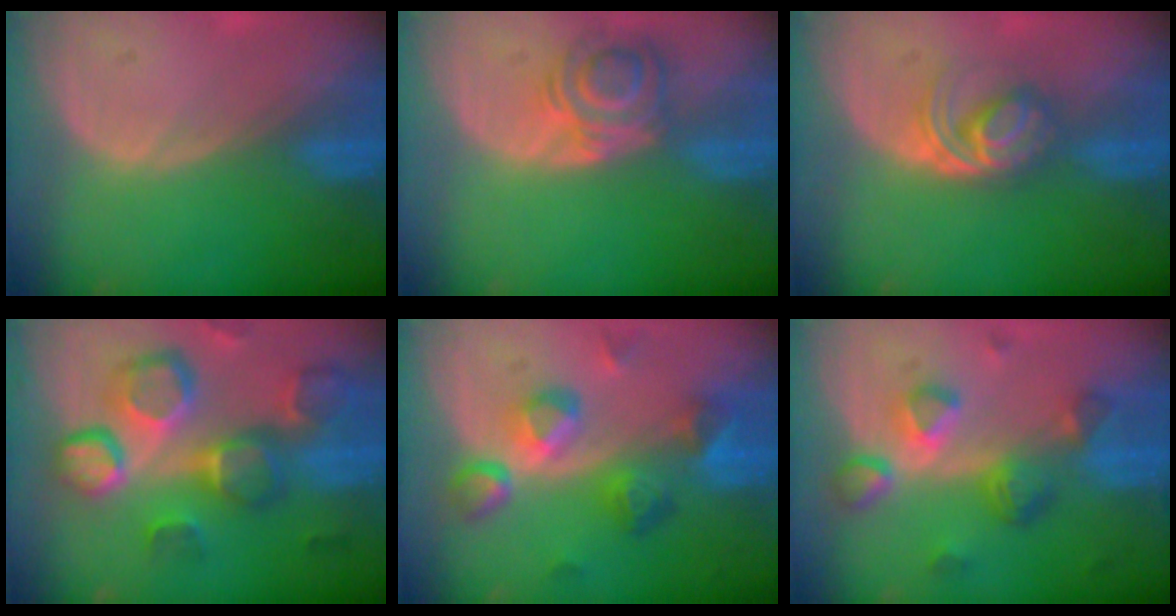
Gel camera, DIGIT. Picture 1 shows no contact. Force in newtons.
{"total": 5.5, "press": 5.3, "slide": 1.4}
{"total": 5.9, "press": 5.1, "slide": 3.0}
{"total": 13.0, "press": 11.4, "slide": 6.4}
{"total": 9.4, "press": 8.1, "slide": 4.6}
{"total": 8.0, "press": 7.2, "slide": 3.5}